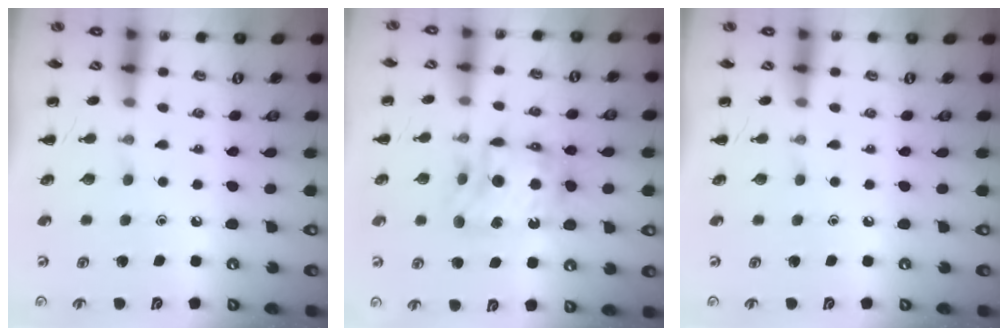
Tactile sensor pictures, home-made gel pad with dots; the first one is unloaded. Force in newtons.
{"total": 11.7, "press": 11.6, "slide": 1.4}
{"total": 0.0}